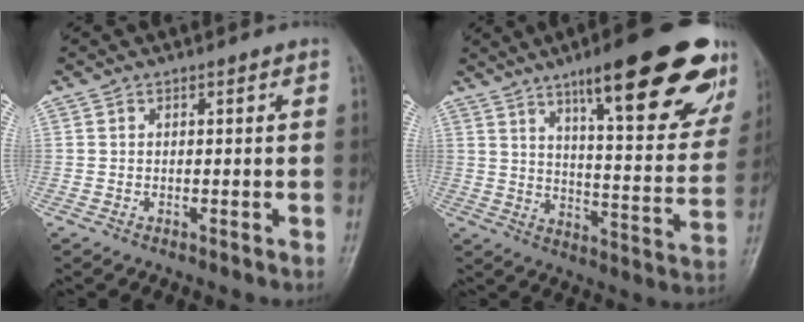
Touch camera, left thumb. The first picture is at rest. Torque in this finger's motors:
{"motor_torque": [2.73, 1.73, 1.64, -1.13, 0.31]}